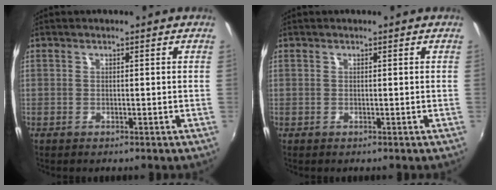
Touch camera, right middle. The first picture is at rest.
{"total": 0.0}